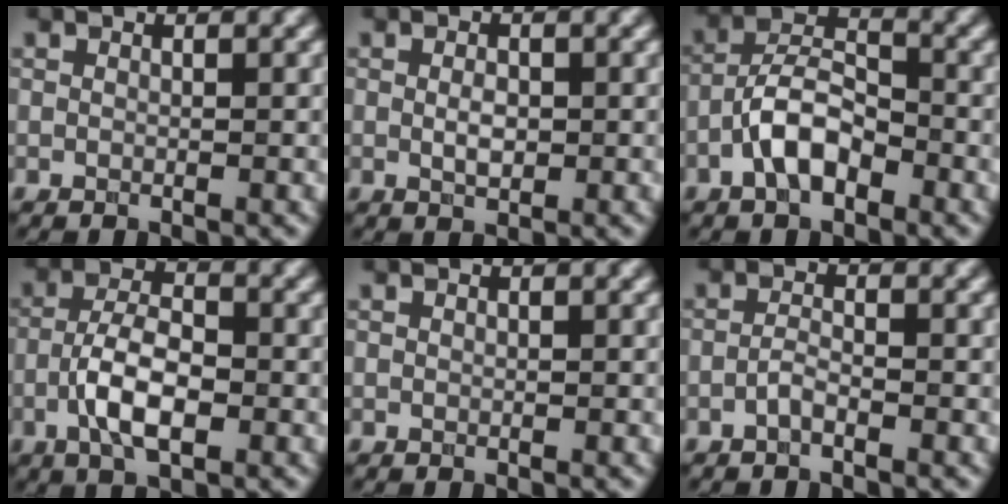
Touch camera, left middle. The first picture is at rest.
{"total": 1.7, "force": [-0.1, 0.9, 1.4], "torque": [-0.028, -0.003, 0.000]}
{"total": 4.8, "force": [-2.5, 2.3, 3.4], "torque": [-0.057, 0.016, -0.053]}
{"total": 5.2, "force": [-1.8, 2.1, 4.4], "torque": [-0.084, 0.005, -0.040]}
{"total": 0.0}
{"total": 1.3, "force": [-0.8, 0.3, 0.9], "torque": [-0.020, 0.004, -0.019]}